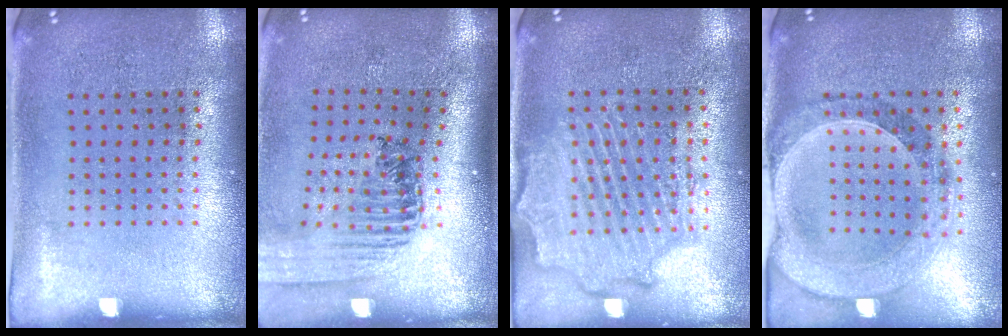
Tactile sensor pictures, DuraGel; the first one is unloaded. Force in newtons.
{"total": 1.5, "press": 1.5, "slide": 0.2}
{"total": 2.1, "press": 2.1, "slide": 0.5}
{"total": 1.5, "press": 1.4, "slide": 0.4}